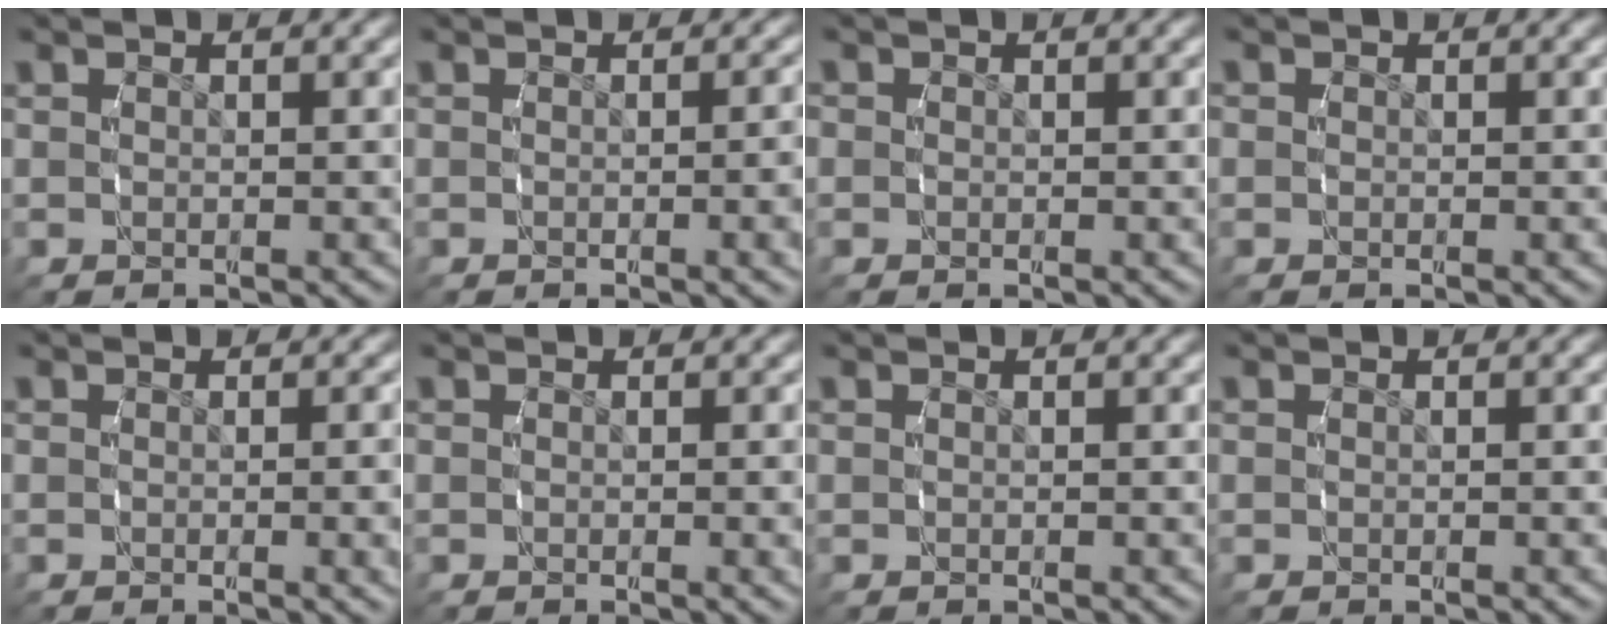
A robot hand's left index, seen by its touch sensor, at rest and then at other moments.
{"total": 1.9, "force": [-0.4, 0.1, 1.8], "torque": [-0.009, 0.013, -0.015]}
{"total": 1.0, "force": [0.0, 1.0, 0.1], "torque": [-0.005, 0.001, -0.003]}
{"total": 0.7, "force": [0.0, 0.7, 0.1], "torque": [-0.001, 0.001, -0.002]}
{"total": 1.6, "force": [-0.2, 0.0, 1.6], "torque": [-0.010, 0.010, -0.011]}
{"total": 0.8, "force": [0.0, -0.1, 0.8], "torque": [-0.005, 0.008, -0.007]}
{"total": 0.0}
{"total": 0.0}